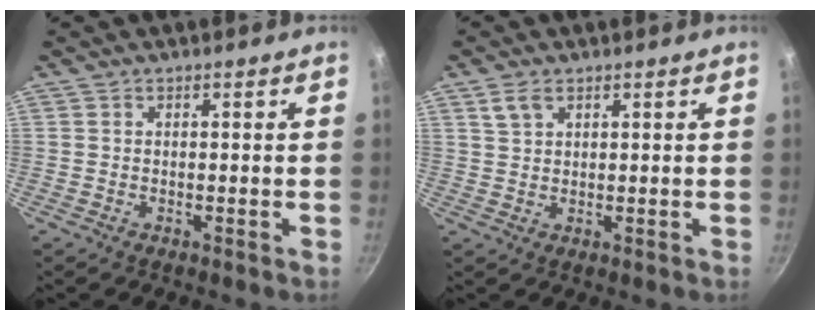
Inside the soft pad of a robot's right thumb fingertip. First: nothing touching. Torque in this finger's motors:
{"motor_torque": [-0.53, 0.54, -0.29, 0.18, 0.12]}